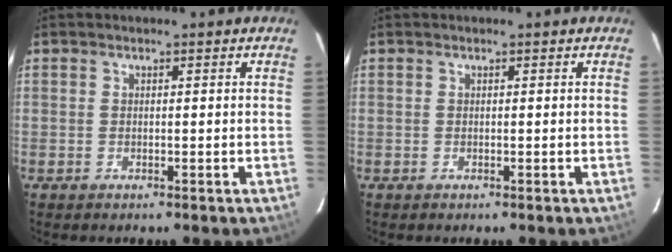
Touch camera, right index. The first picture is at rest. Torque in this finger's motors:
{"motor_torque": [-0.07, 0.04, -0.03, 0.00]}